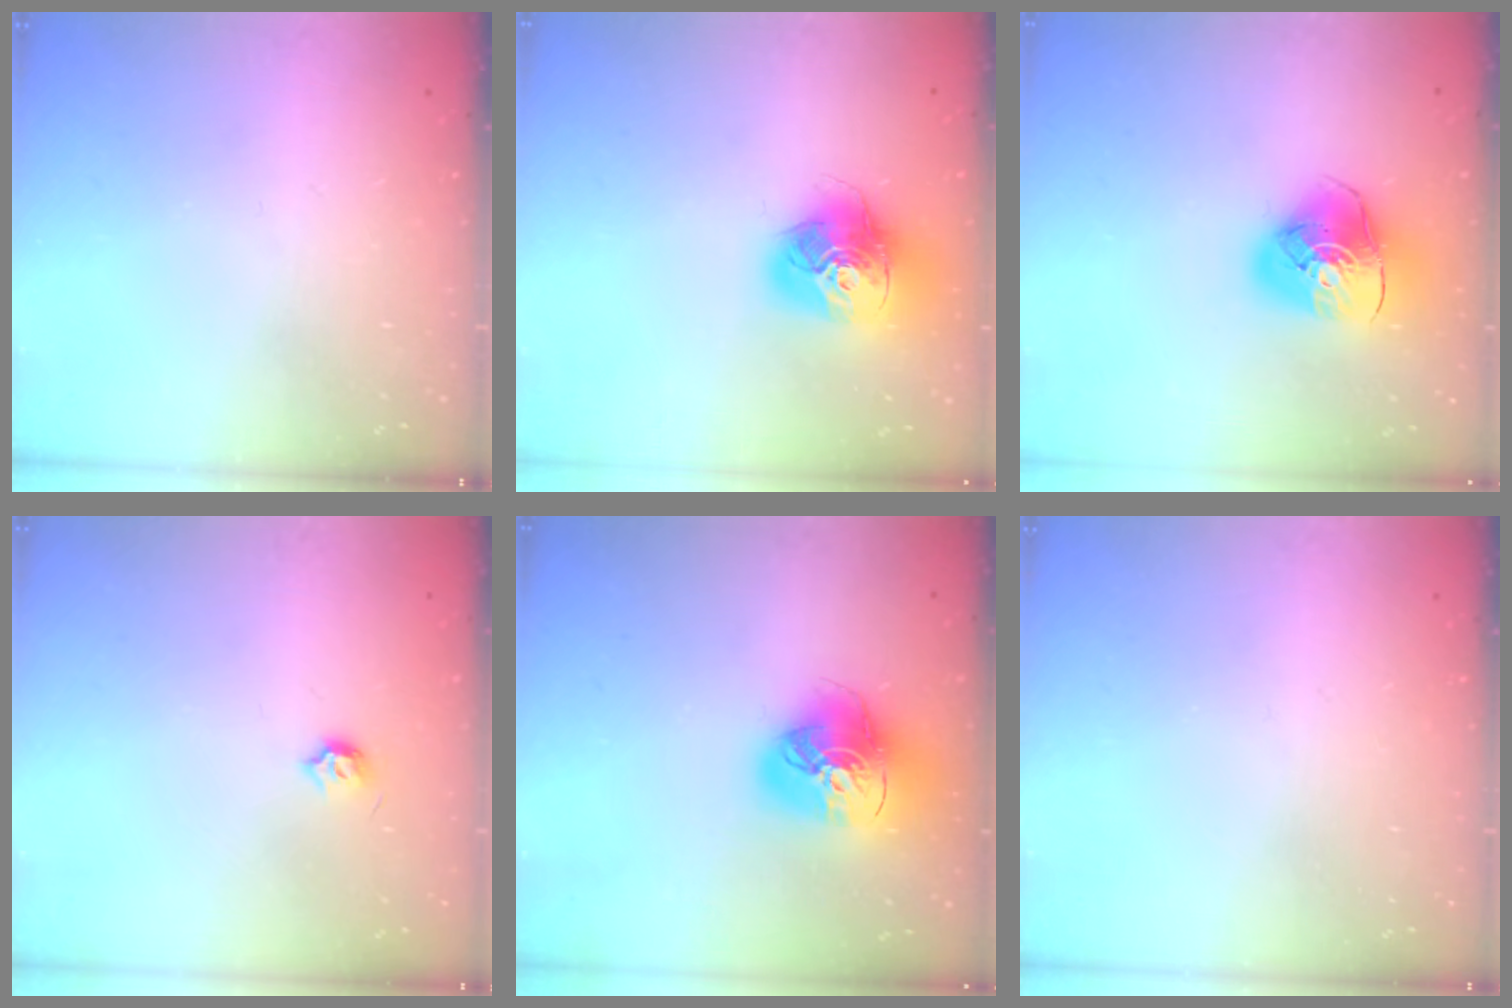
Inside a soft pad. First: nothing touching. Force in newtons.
{"total": 16.4, "press": 16.4, "slide": 1.7}
{"total": 12.7, "press": 12.6, "slide": 1.7}
{"total": 3.9, "press": 3.8, "slide": 0.7}
{"total": 17.6, "press": 17.5, "slide": 1.7}
{"total": 0.0}